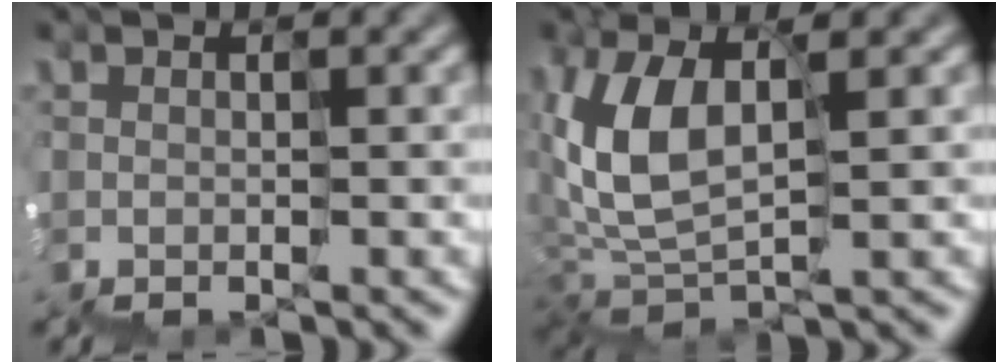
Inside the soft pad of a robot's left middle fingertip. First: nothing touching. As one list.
[{"total": 5.6, "force": [1.5, 3.5, 4.1], "torque": [-0.110, 0.010, 0.025]}]